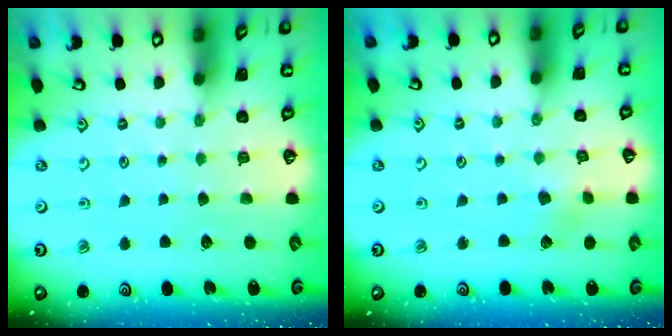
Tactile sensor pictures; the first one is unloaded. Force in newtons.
{"total": 2.7, "press": 2.6, "slide": 0.5}